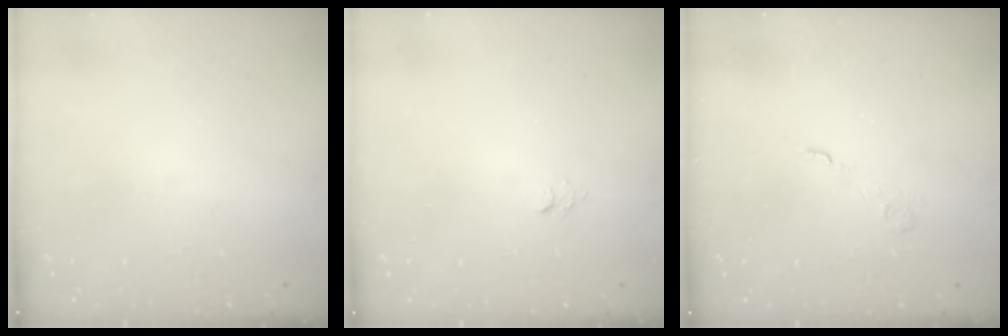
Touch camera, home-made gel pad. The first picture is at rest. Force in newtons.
{"total": 4.0, "press": 4.0, "slide": 0.3}
{"total": 2.5, "press": 2.1, "slide": 1.4}